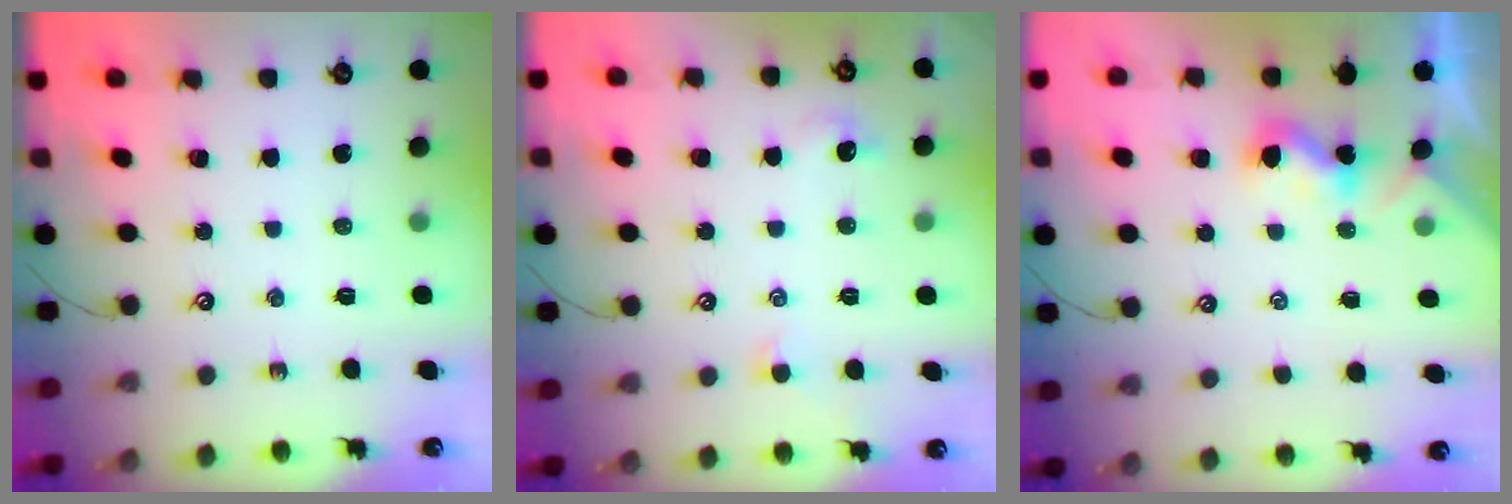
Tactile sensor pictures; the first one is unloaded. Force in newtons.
{"total": 0.7, "press": 0.1, "slide": 0.7}
{"total": 2.5, "press": 2.5, "slide": 0.3}